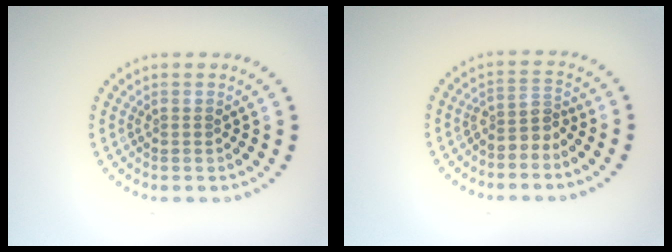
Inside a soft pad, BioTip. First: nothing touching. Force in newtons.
{"total": 2.0, "press": 1.4, "slide": 1.4}